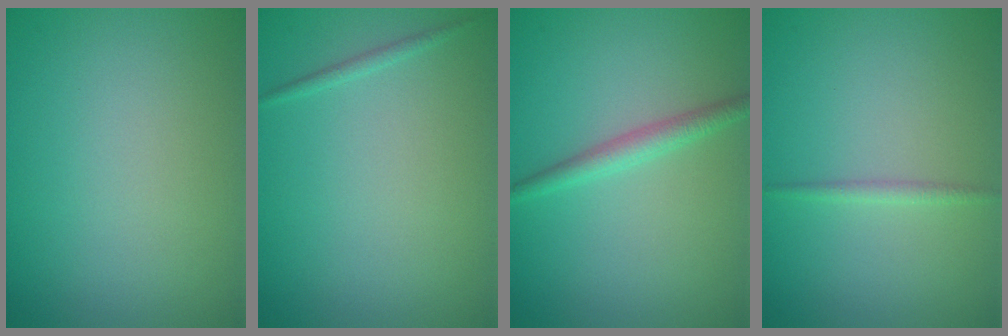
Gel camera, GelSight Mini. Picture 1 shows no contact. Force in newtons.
{"total": 0.6, "press": 0.6, "slide": 0.0}
{"total": 1.9, "press": 1.9, "slide": 0.1}
{"total": 0.9, "press": 0.9, "slide": 0.0}